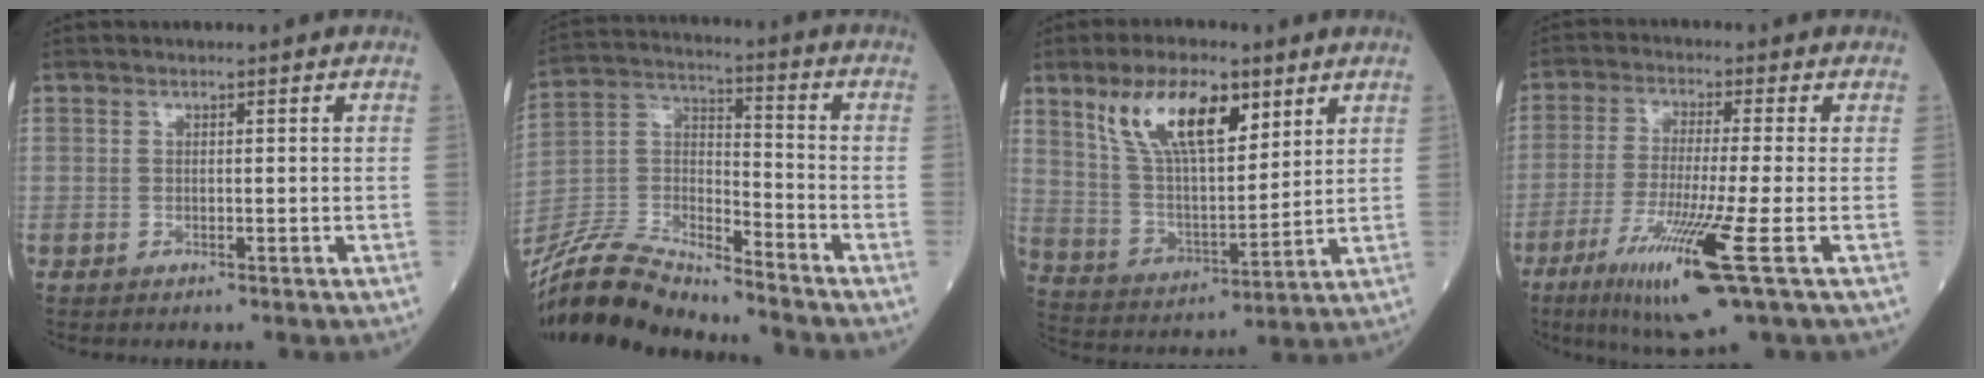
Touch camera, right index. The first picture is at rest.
{"total": 14.9, "force": [-14.1, 1.6, 4.3], "torque": [-0.091, 0.020, -0.272]}
{"total": 14.0, "force": [7.8, 5.1, 10.5], "torque": [-0.203, 0.016, 0.154]}
{"total": 12.4, "force": [-5.4, -0.5, 11.2], "torque": [-0.219, -0.040, -0.098]}